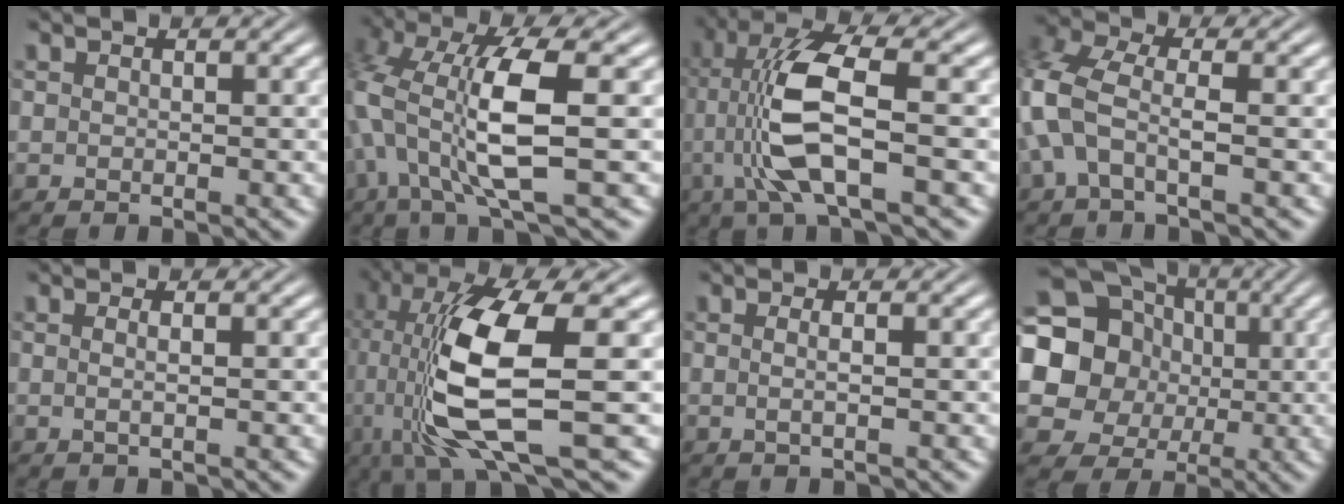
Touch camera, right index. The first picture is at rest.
{"total": 9.1, "force": [0.7, 4.4, 8.0], "torque": [-0.176, -0.014, 0.013]}
{"total": 7.9, "force": [0.2, 2.5, 7.5], "torque": [-0.160, -0.006, 0.005]}
{"total": 5.2, "force": [-0.2, 3.6, 3.7], "torque": [-0.120, -0.018, -0.001]}
{"total": 1.1, "force": [-0.3, -0.1, 1.0], "torque": [-0.020, -0.002, -0.006]}
{"total": 11.6, "force": [0.3, 4.4, 10.8], "torque": [-0.221, -0.019, 0.019]}
{"total": 1.4, "force": [-0.4, -0.1, 1.3], "torque": [-0.026, -0.003, -0.008]}
{"total": 19.8, "force": [2.6, 17.5, 8.7], "torque": [-0.228, -0.040, 0.035]}